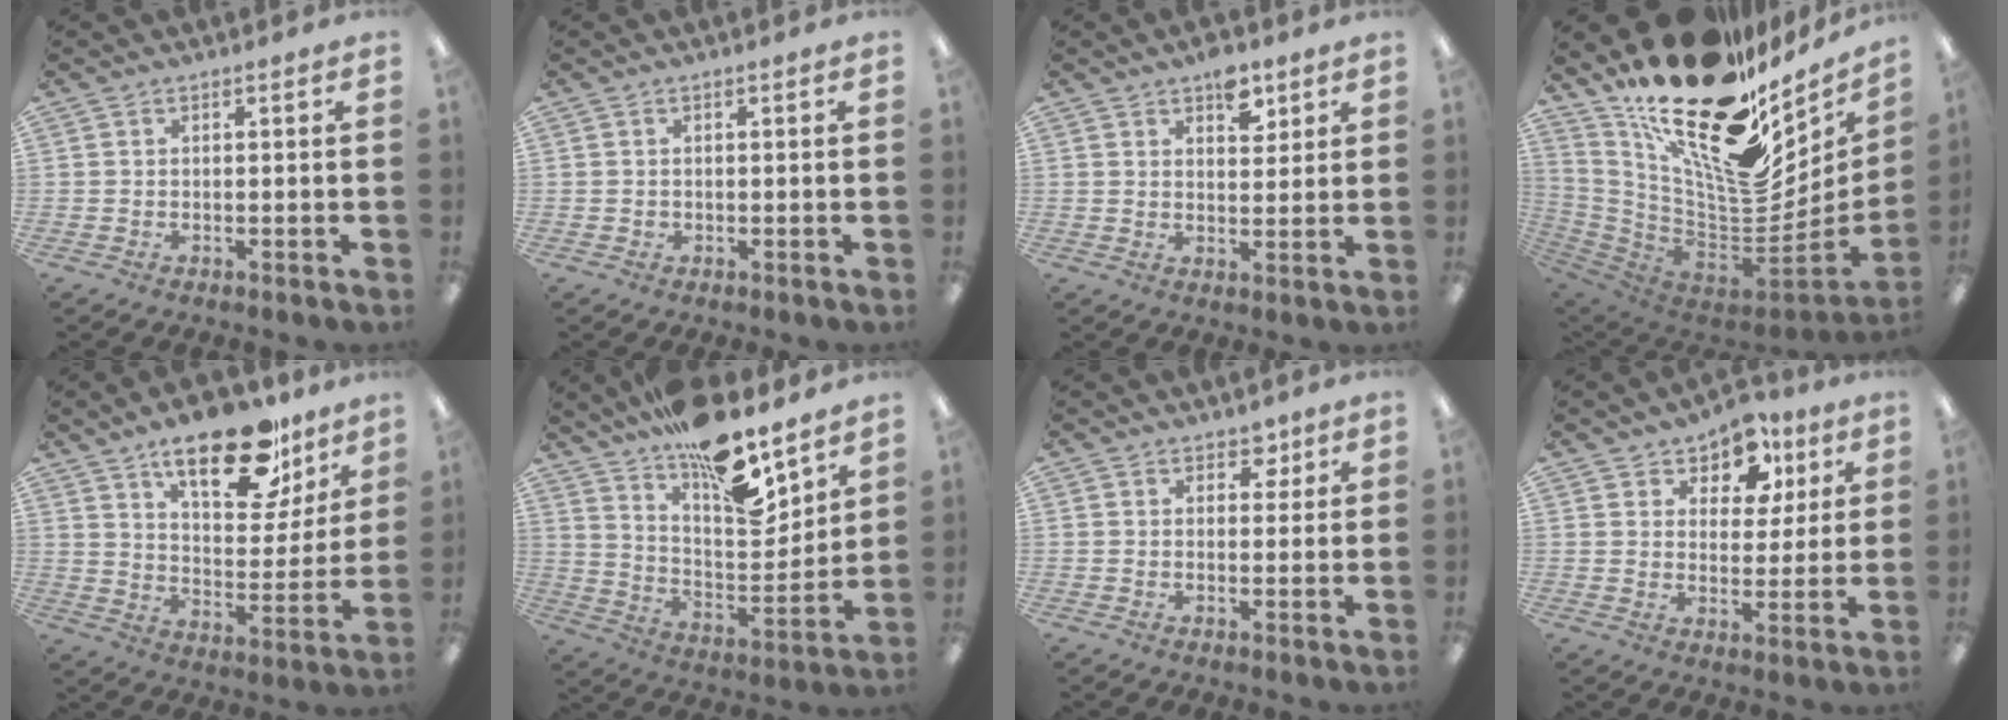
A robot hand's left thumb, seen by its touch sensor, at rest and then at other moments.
{"total": 0.6, "force": [0.2, 0.5, 0.1], "torque": [-0.003, 0.005, 0.002]}
{"total": 6.9, "force": [4.2, 3.8, 4.0], "torque": [-0.032, -0.022, 0.067]}
{"total": 26.6, "force": [15.8, 11.7, 18.0], "torque": [-0.312, -0.120, 0.286]}
{"total": 22.5, "force": [15.2, 9.5, 13.7], "torque": [-0.196, -0.085, 0.251]}
{"total": 17.2, "force": [13.4, 5.3, 9.5], "torque": [-0.151, -0.105, 0.230]}
{"total": 3.8, "force": [2.5, 2.4, 1.6], "torque": [-0.005, -0.010, 0.040]}
{"total": 9.7, "force": [6.6, 6.0, 3.7], "torque": [-0.058, -0.032, 0.119]}